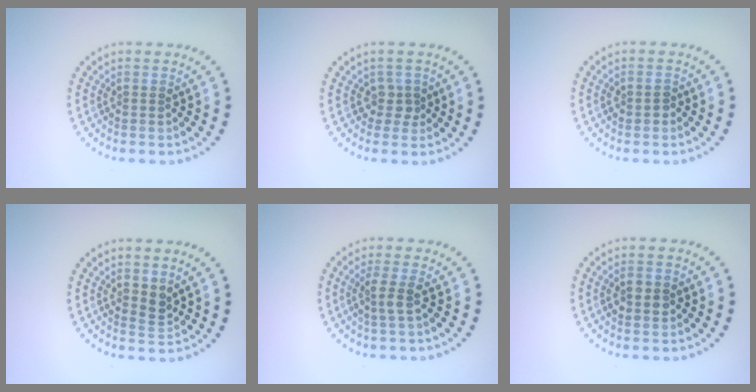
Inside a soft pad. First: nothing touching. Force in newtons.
{"total": 1.5, "press": 1.2, "slide": 0.9}
{"total": 1.2, "press": 1.2, "slide": 0.1}
{"total": 1.4, "press": 1.3, "slide": 0.7}
{"total": 1.8, "press": 1.4, "slide": 1.1}
{"total": 2.5, "press": 2.5, "slide": 0.1}